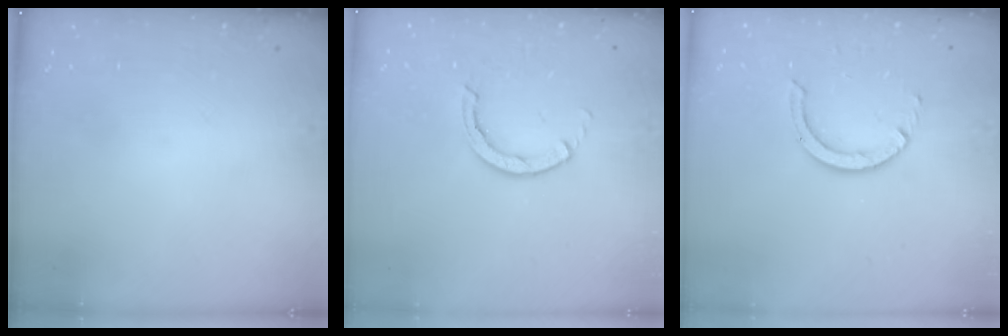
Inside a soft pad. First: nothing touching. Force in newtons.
{"total": 2.8, "press": 2.8, "slide": 0.3}
{"total": 6.3, "press": 6.3, "slide": 0.4}